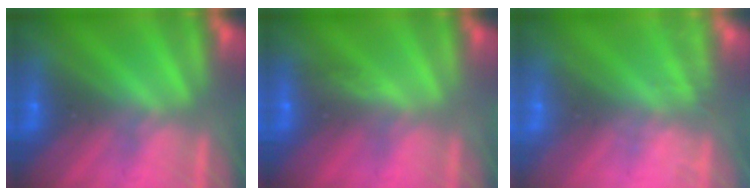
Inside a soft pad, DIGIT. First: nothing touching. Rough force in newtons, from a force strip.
{"total": 2.9}
{"total": 2.5}